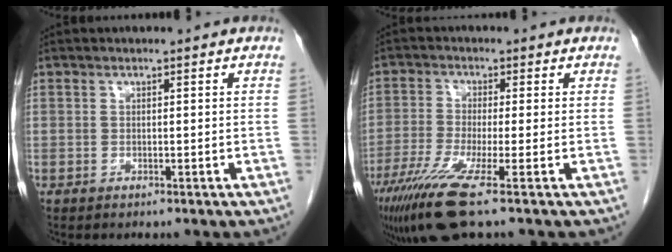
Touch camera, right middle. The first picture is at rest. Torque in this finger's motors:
{"motor_torque": [1.02, -1.11, 0.69, 0.21]}